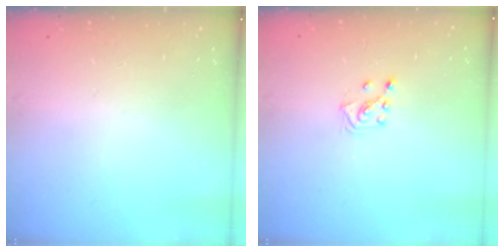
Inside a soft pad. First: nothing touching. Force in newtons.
{"total": 4.4, "press": 4.3, "slide": 0.6}